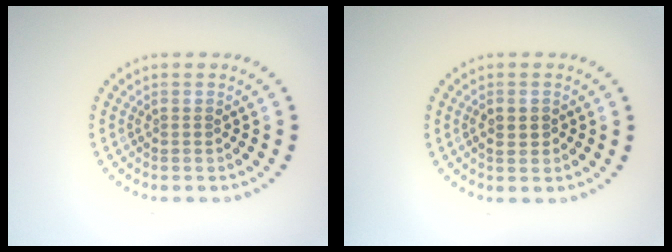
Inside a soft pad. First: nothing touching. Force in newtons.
{"total": 1.4, "press": 1.4, "slide": 0.3}